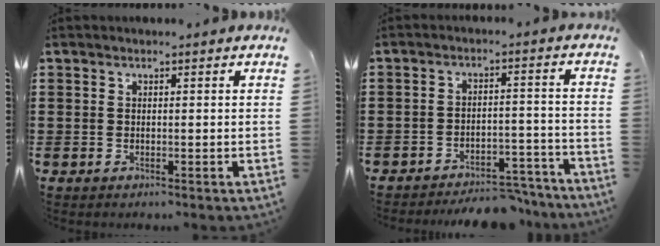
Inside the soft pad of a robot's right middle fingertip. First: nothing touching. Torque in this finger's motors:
{"motor_torque": [1.34, -0.80, 0.41, 0.14]}